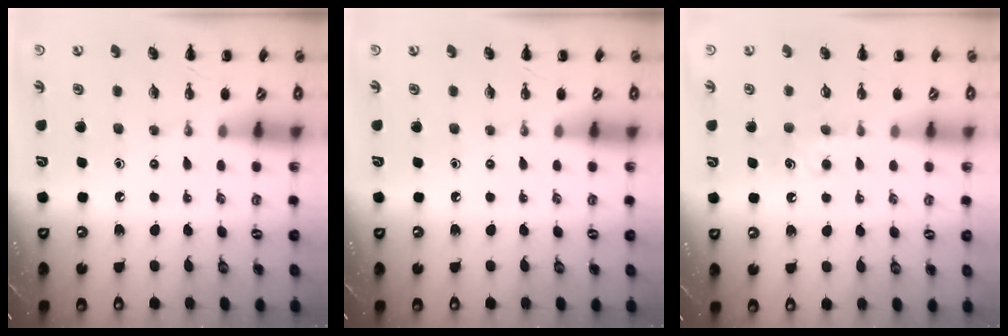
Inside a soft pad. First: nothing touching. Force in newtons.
{"total": 0.0}
{"total": 6.7, "press": 6.6, "slide": 1.5}